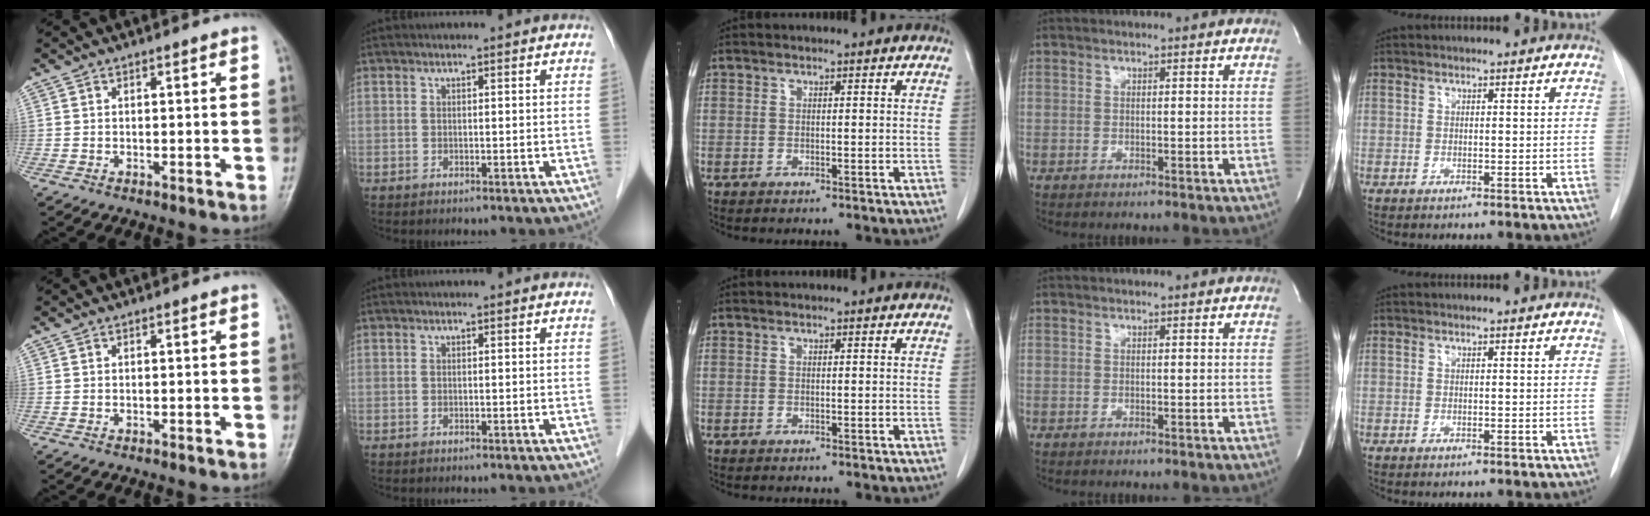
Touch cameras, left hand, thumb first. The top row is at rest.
{}